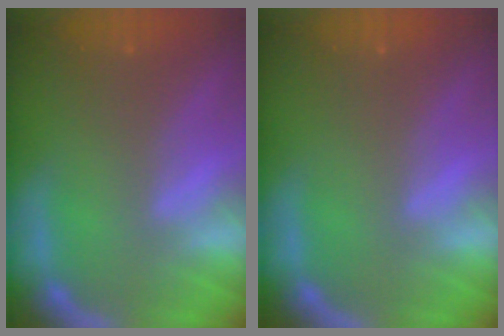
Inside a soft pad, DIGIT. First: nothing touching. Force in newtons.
{"total": 0.0}